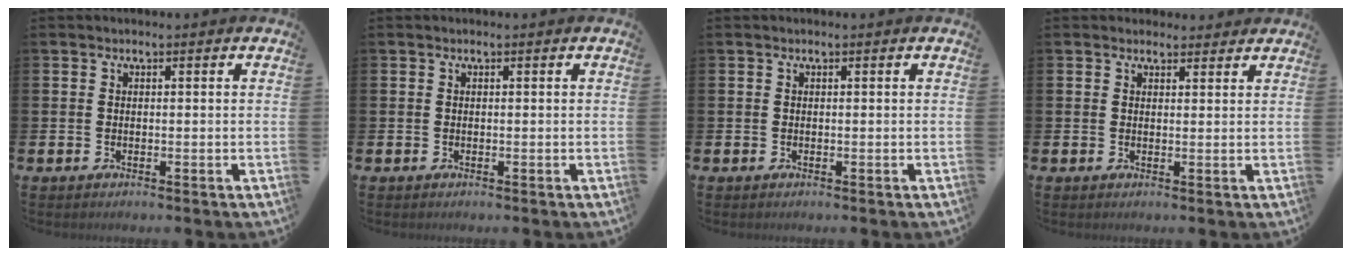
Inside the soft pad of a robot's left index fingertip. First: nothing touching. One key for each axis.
{"total": 0.0}
{"total": 0.0}
{"total": 2.0, "fx": 1.9, "fy": 0.7, "fz": -0.1, "tx": 0.020, "ty": -0.011, "tz": 0.030}